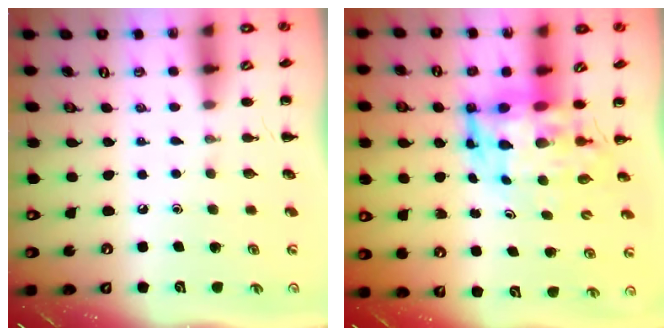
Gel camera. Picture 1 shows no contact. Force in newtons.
{"total": 7.2, "press": 6.9, "slide": 2.1}